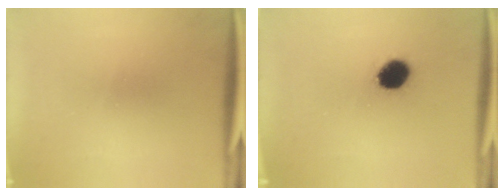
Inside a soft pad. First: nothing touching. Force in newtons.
{"total": 7.2}